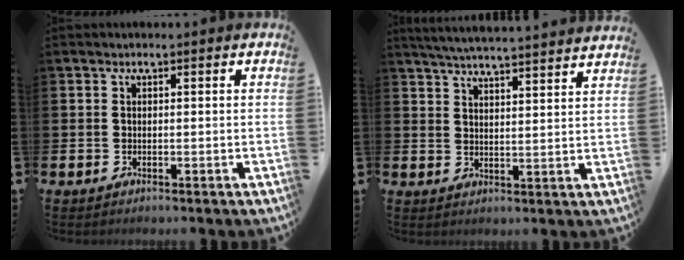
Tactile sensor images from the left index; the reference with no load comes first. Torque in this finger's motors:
{"motor_torque": [0.03, -1.45, 0.05, 0.03]}